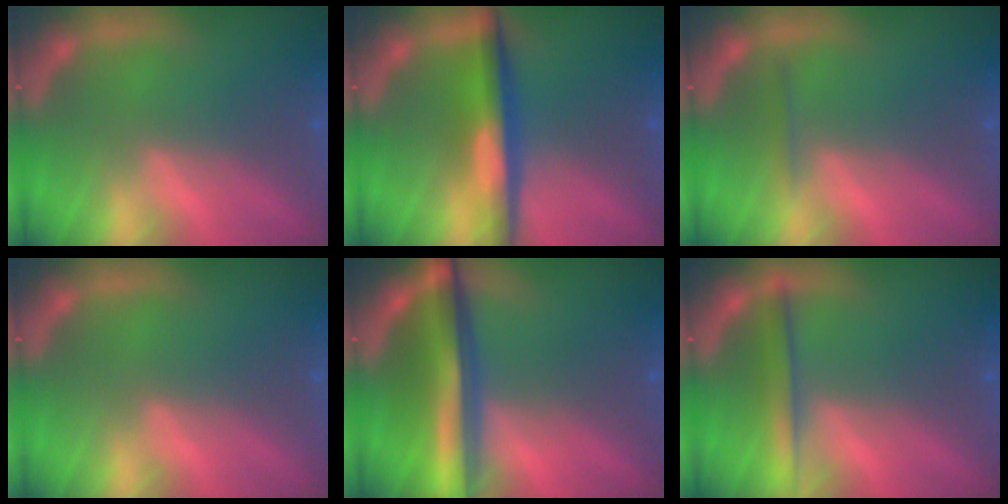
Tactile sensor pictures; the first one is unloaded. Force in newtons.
{"total": 5.5}
{"total": 0.9}
{"total": 0.0}
{"total": 8.6}
{"total": 2.9}